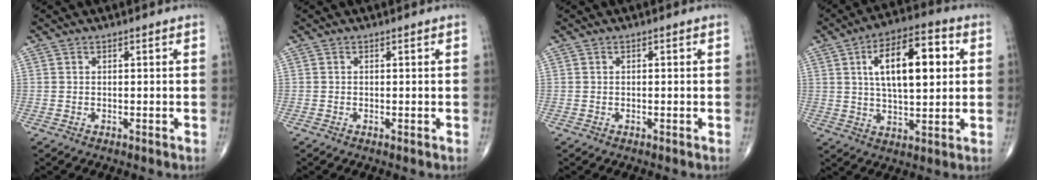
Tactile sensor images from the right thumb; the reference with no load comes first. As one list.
[{"total": 0.0}, {"total": 0.0}, {"total": 15.8, "force": [3.7, 7.0, 13.7], "torque": [-0.204, 0.008, 0.057]}]